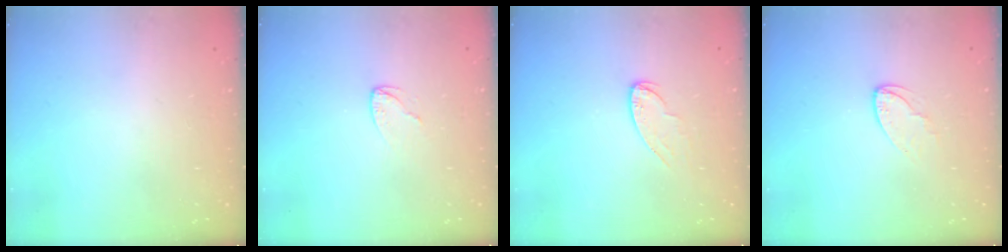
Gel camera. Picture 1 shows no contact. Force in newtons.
{"total": 2.4, "press": 2.4, "slide": 0.2}
{"total": 6.5, "press": 6.5, "slide": 0.3}
{"total": 3.3, "press": 3.3, "slide": 0.2}